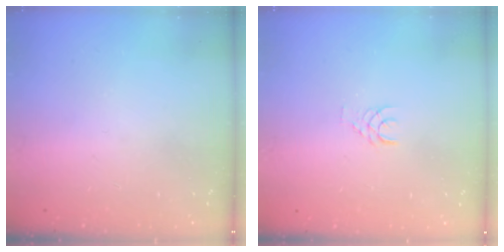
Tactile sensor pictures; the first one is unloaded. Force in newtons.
{"total": 3.7, "press": 3.7, "slide": 0.4}